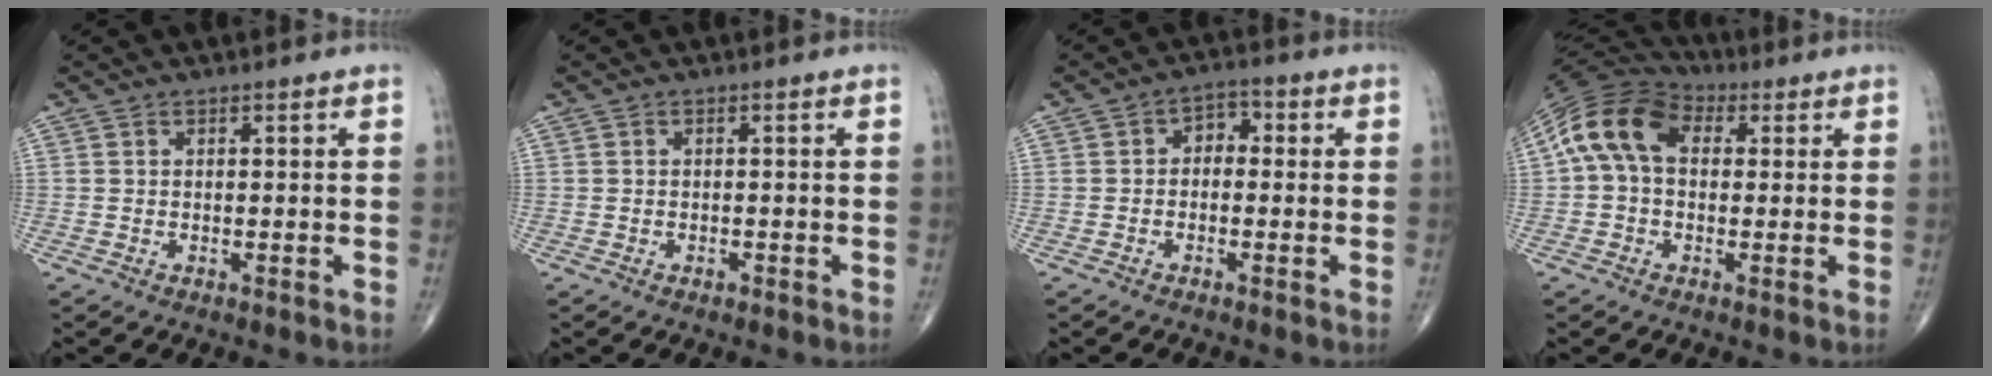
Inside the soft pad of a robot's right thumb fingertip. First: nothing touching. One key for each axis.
{"total": 0.7, "fx": -0.4, "fy": 0.4, "fz": 0.3, "tx": -0.004, "ty": 0.001, "tz": -0.008}
{"total": 3.7, "fx": -0.1, "fy": 2.7, "fz": 2.5, "tx": -0.013, "ty": 0.016, "tz": -0.016}
{"total": 12.8, "fx": 2.1, "fy": 8.7, "fz": 9.1, "tx": -0.170, "ty": 0.040, "tz": 0.027}